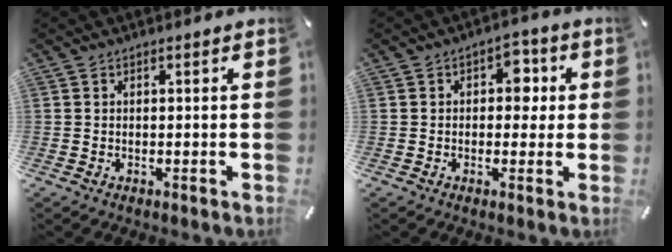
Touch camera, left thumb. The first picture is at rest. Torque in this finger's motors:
{"motor_torque": [0.68, 1.01, 0.42, -0.30, 0.11]}